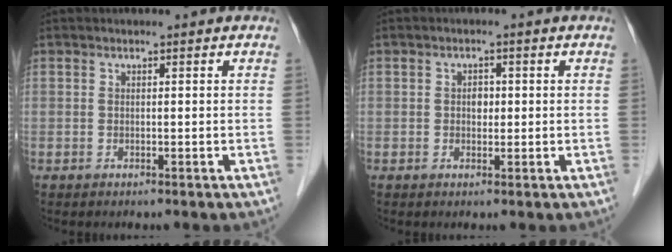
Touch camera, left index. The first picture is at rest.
{"total": 1.6, "force": [0.0, 1.2, 1.1], "torque": [-0.017, 0.000, -0.001]}